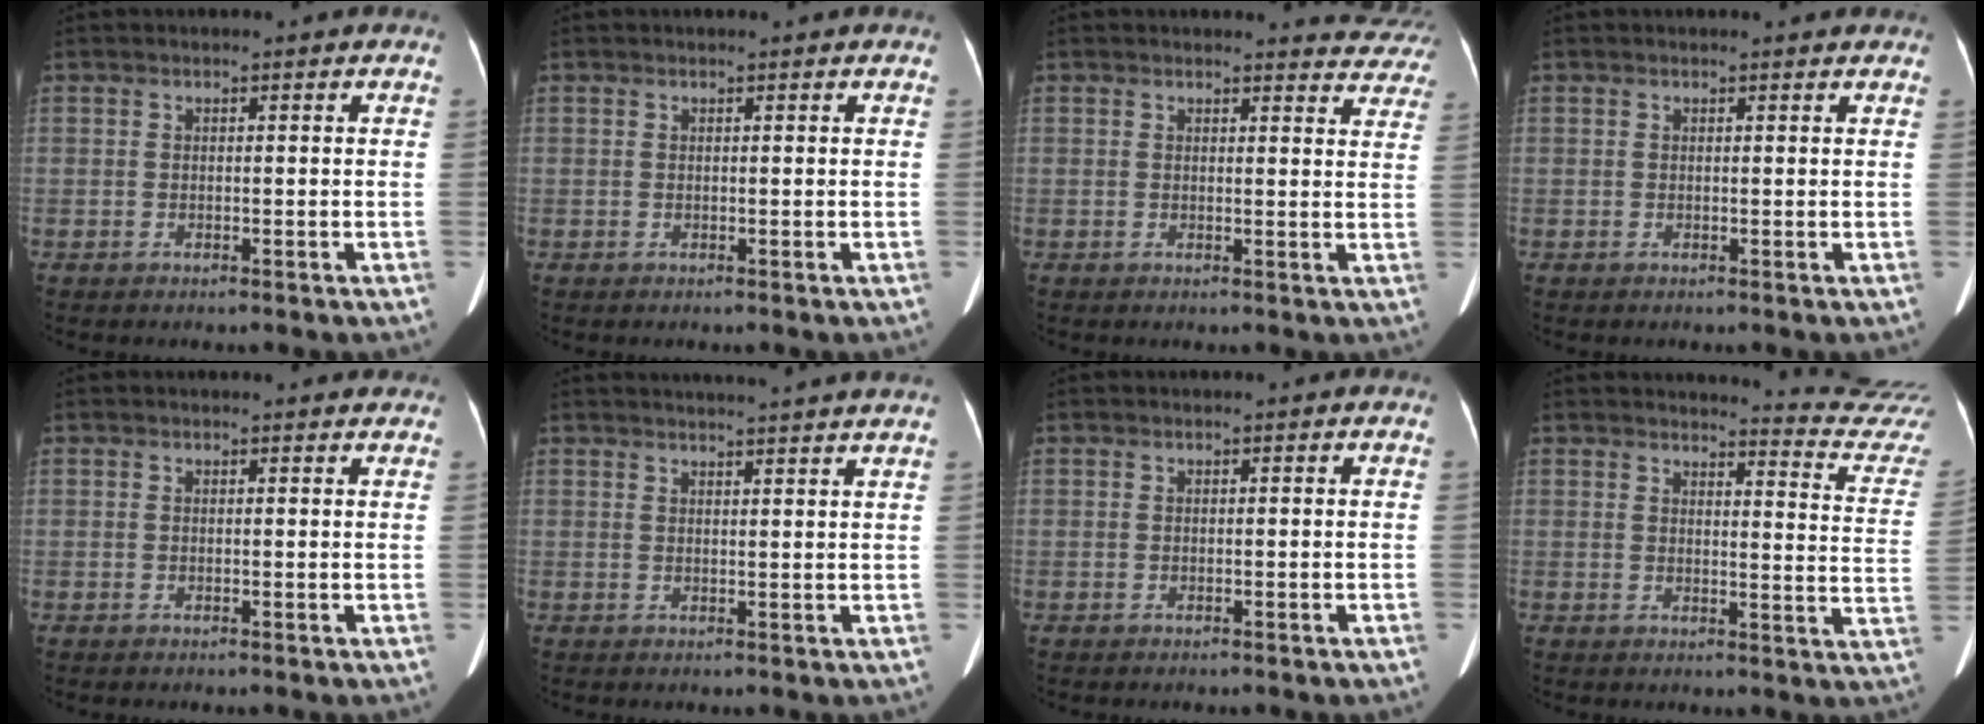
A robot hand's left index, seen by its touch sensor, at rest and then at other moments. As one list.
[{"total": 0.8, "force": [0.8, 0.0, 0.2], "torque": [-0.007, 0.003, 0.011]}, {"total": 7.5, "force": [7.3, 1.6, 0.2], "torque": [0.027, -0.026, 0.047]}, {"total": 2.2, "force": [2.1, 0.4, 0.4], "torque": [-0.011, 0.004, 0.016]}, {"total": 2.8, "force": [2.7, 0.6, 0.6], "torque": [-0.010, 0.003, 0.020]}, {"total": 11.6, "force": [10.8, -1.0, 4.2], "torque": [-0.059, -0.004, 0.119]}, {"total": 0.0}, {"total": 14.8, "force": [14.8, -1.2, 0.6], "torque": [0.010, -0.141, 0.134]}]